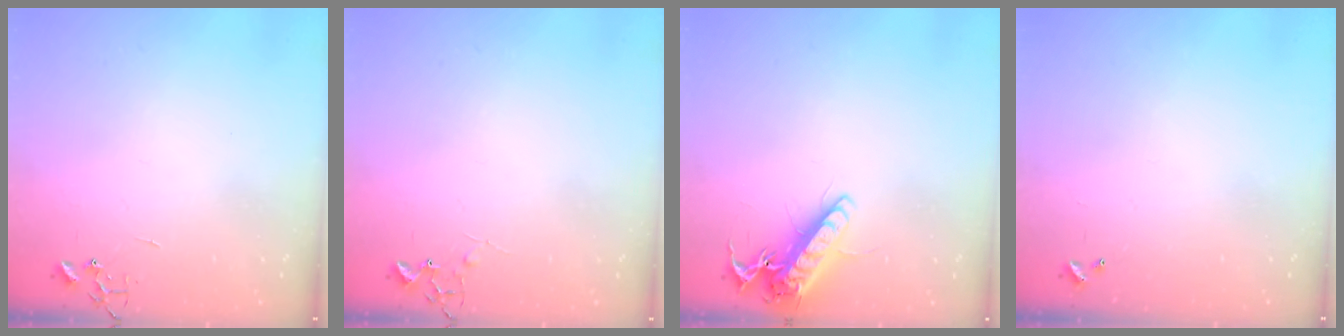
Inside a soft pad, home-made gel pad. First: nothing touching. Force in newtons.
{"total": 5.4, "press": 5.3, "slide": 0.8}
{"total": 13.8, "press": 13.7, "slide": 1.9}
{"total": 0.0}